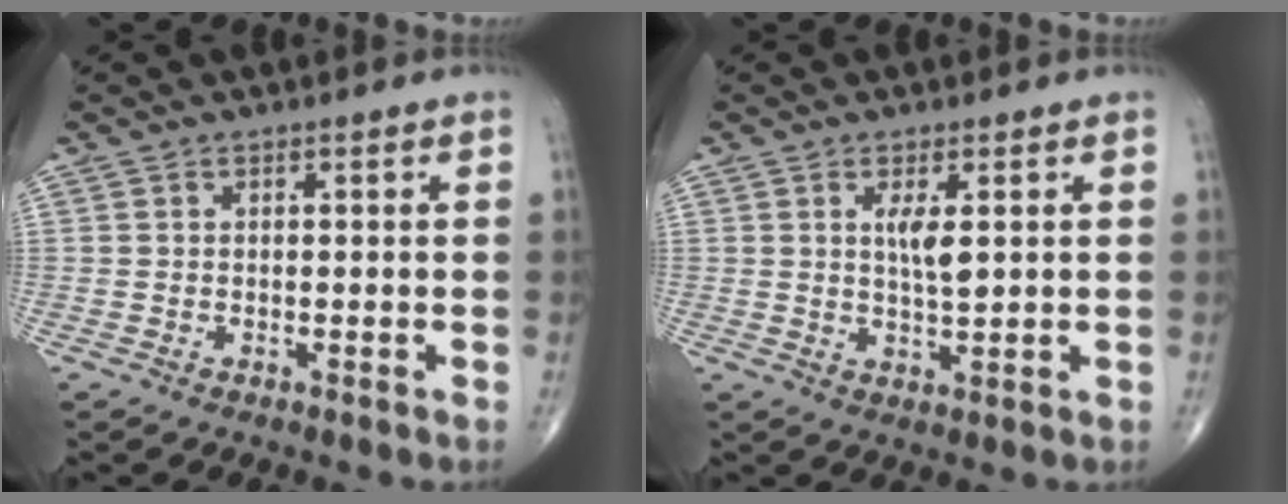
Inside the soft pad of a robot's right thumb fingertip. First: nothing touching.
{"total": 4.4, "force": [1.2, 1.2, 4.0], "torque": [-0.075, -0.014, 0.023]}